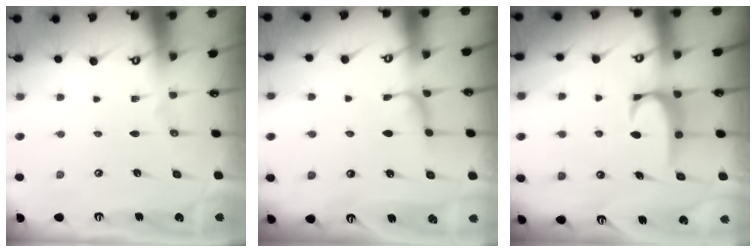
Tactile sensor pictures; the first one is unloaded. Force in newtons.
{"total": 0.9, "press": 0.4, "slide": 0.8}
{"total": 2.9, "press": 2.9, "slide": 0.6}